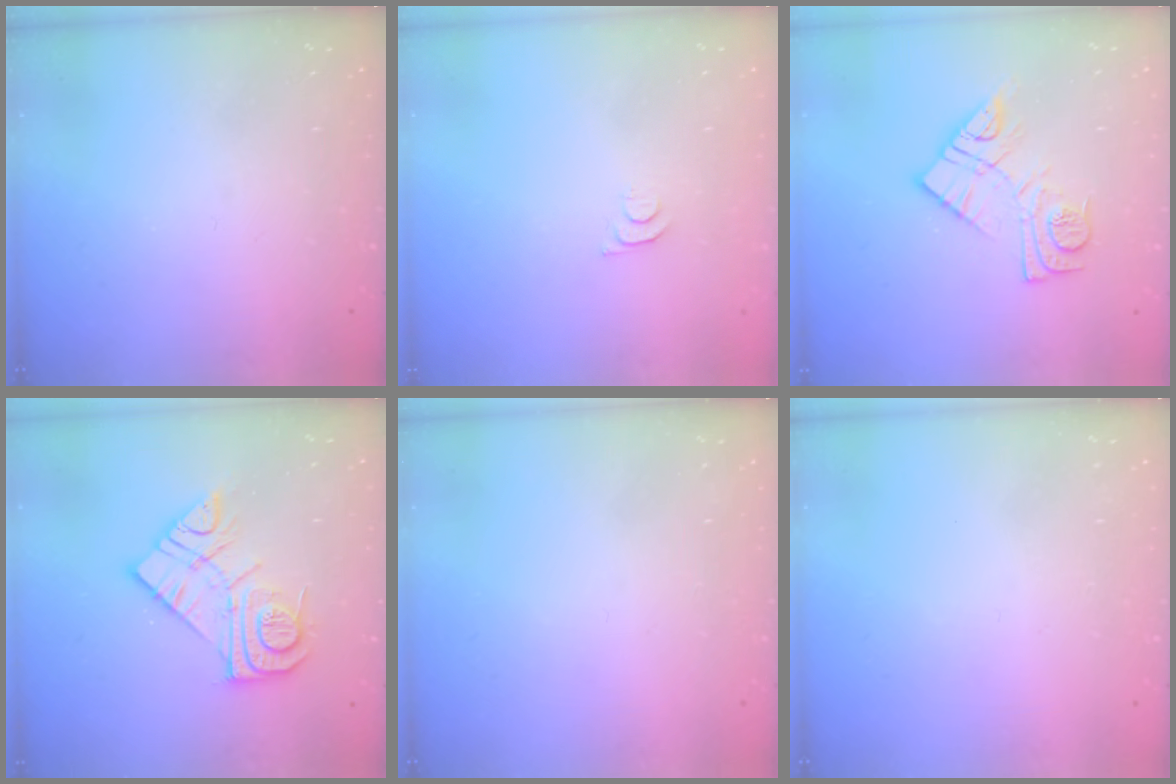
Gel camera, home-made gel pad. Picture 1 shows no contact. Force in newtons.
{"total": 3.2, "press": 3.2, "slide": 0.4}
{"total": 12.0, "press": 12.0, "slide": 0.9}
{"total": 13.4, "press": 13.4, "slide": 1.1}
{"total": 1.5, "press": 1.5, "slide": 0.1}
{"total": 1.6, "press": 1.6, "slide": 0.1}